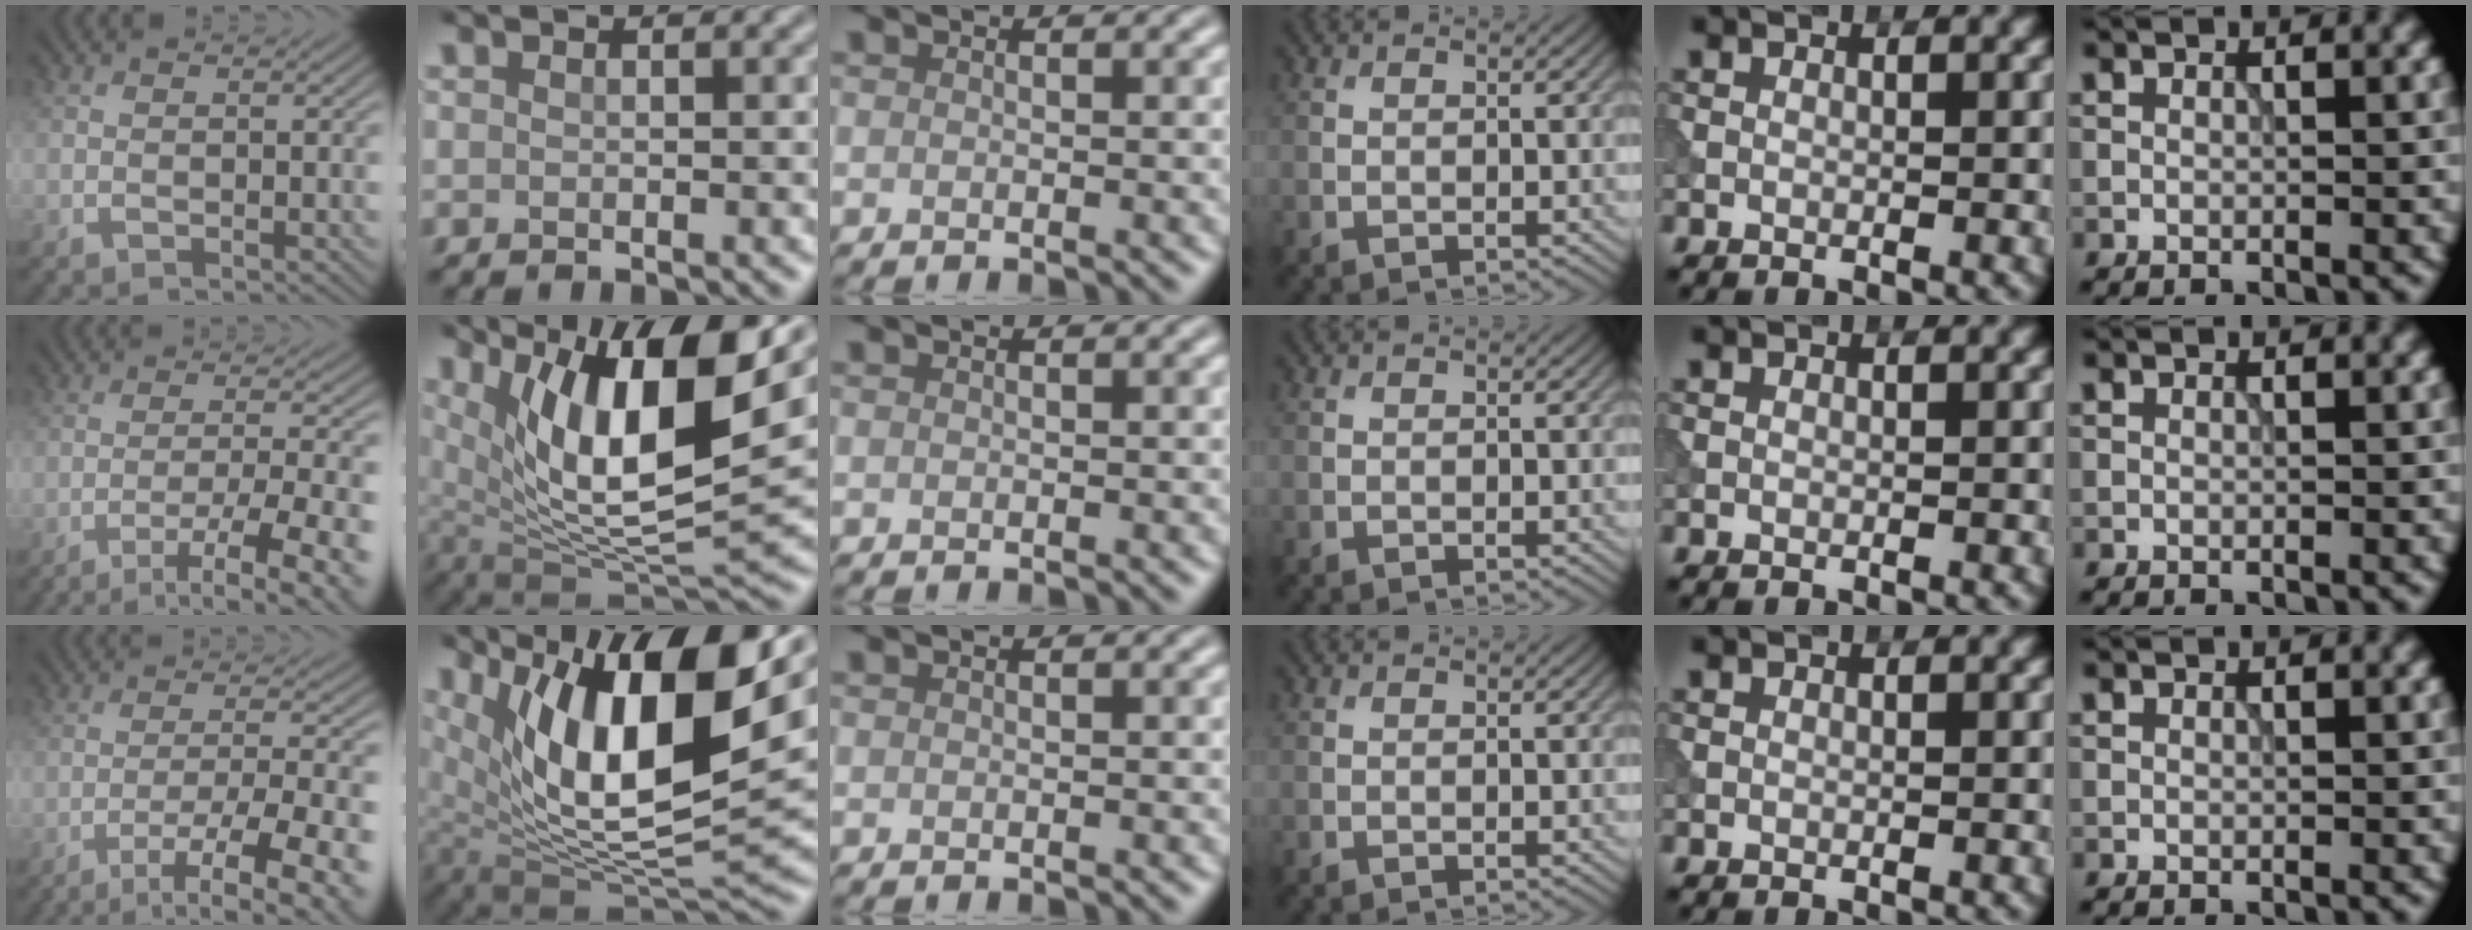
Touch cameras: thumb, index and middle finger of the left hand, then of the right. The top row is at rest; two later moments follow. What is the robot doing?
{"motion": "extract", "object": "tissue"}